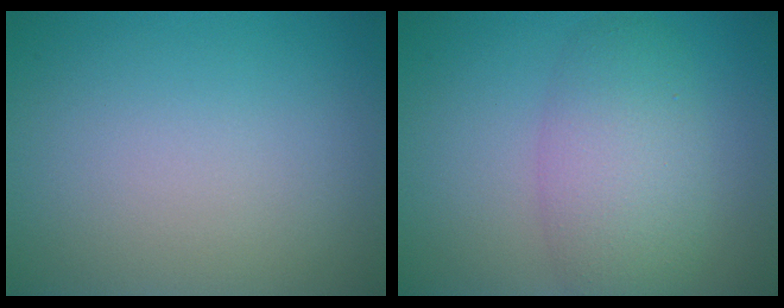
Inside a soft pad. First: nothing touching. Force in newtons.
{"total": 5.3, "press": 5.3, "slide": 0.2}